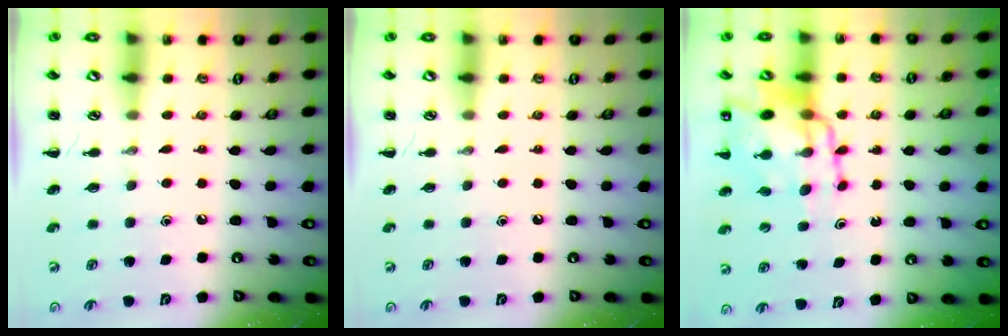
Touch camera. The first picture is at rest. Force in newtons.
{"total": 0.0}
{"total": 12.4, "press": 11.9, "slide": 3.5}